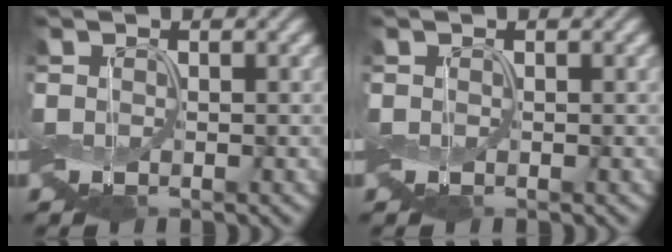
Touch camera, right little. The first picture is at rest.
{"total": 0.0}